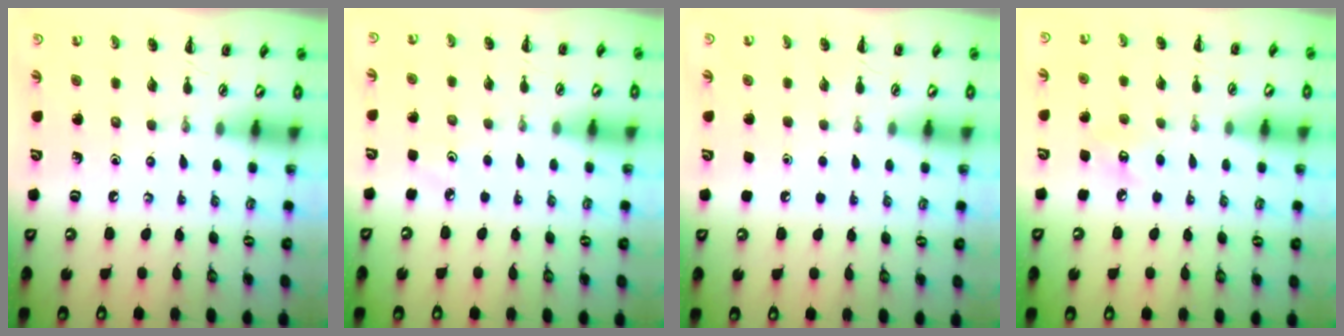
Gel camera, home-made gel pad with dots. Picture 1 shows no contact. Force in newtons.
{"total": 4.0, "press": 3.8, "slide": 1.3}
{"total": 1.8, "press": 1.7, "slide": 0.1}
{"total": 5.3, "press": 5.1, "slide": 1.3}